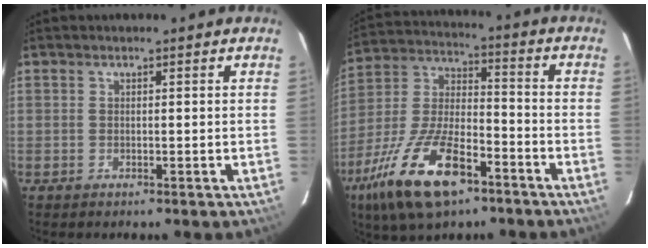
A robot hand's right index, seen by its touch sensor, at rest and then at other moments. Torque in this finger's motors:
{"motor_torque": [1.36, -0.78, 1.05, 0.21]}